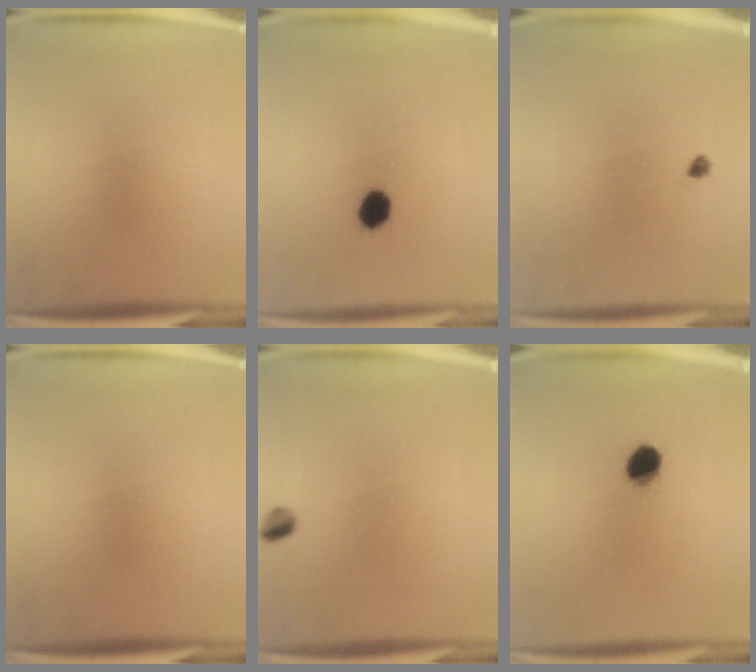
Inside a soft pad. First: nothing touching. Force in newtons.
{"total": 4.4}
{"total": 0.9}
{"total": 0.0}
{"total": 2.3}
{"total": 5.5}